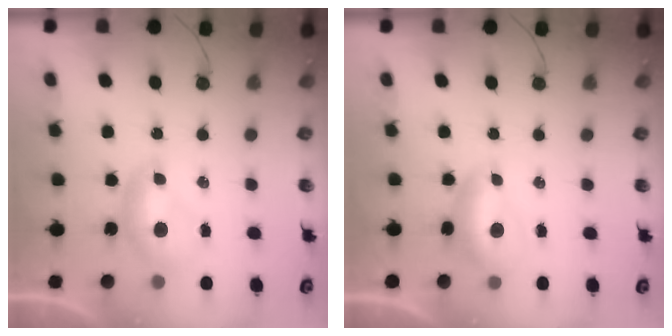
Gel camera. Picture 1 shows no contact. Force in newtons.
{"total": 0.9, "press": 0.6, "slide": 0.6}